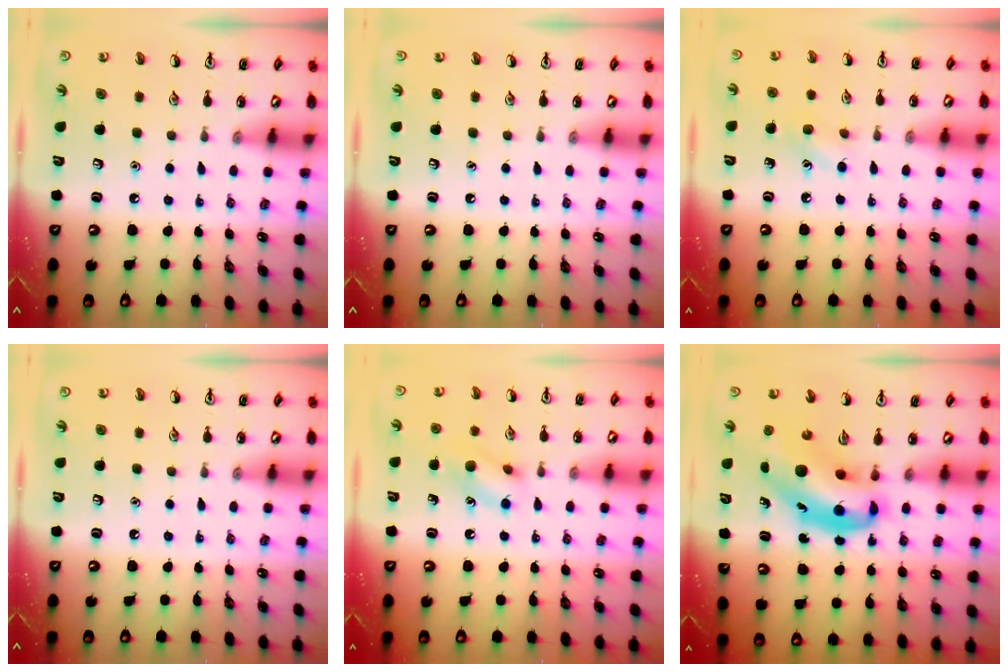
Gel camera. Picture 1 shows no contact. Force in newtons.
{"total": 0.0}
{"total": 7.7, "press": 7.4, "slide": 1.9}
{"total": 0.0}
{"total": 9.5, "press": 9.5, "slide": 0.8}
{"total": 9.1, "press": 8.8, "slide": 2.4}